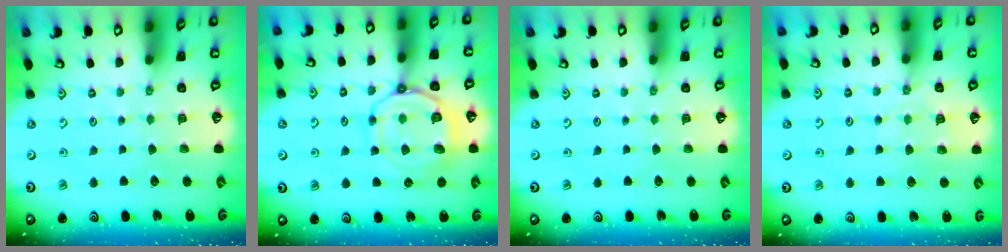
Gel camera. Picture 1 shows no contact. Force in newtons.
{"total": 12.7, "press": 12.6, "slide": 1.4}
{"total": 0.0}
{"total": 6.1, "press": 6.1, "slide": 0.6}